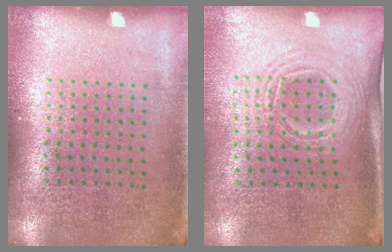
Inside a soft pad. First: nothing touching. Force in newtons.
{"total": 1.6, "press": 1.2, "slide": 1.0}